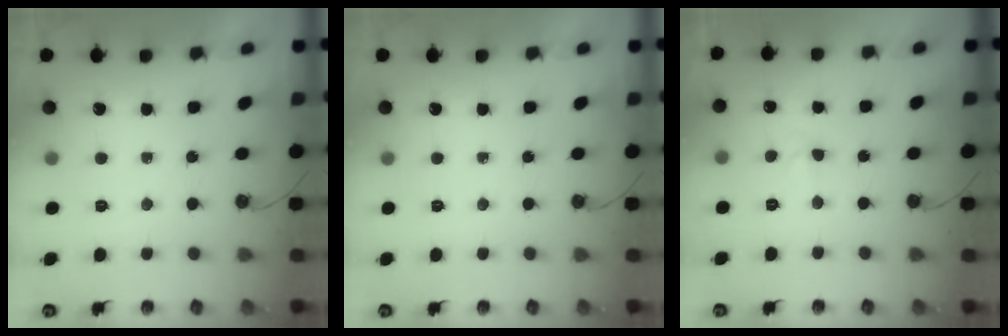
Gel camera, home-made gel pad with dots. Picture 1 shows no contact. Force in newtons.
{"total": 0.0}
{"total": 2.8, "press": 2.6, "slide": 1.0}